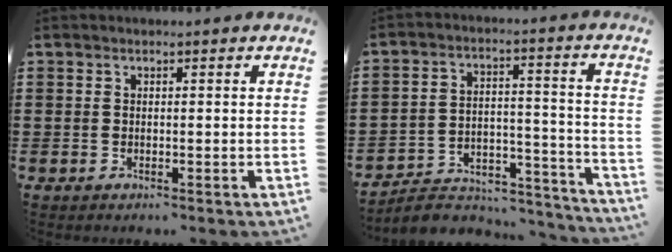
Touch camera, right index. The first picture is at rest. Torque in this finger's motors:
{"motor_torque": [-1.71, 0.42, -0.28, -0.21]}